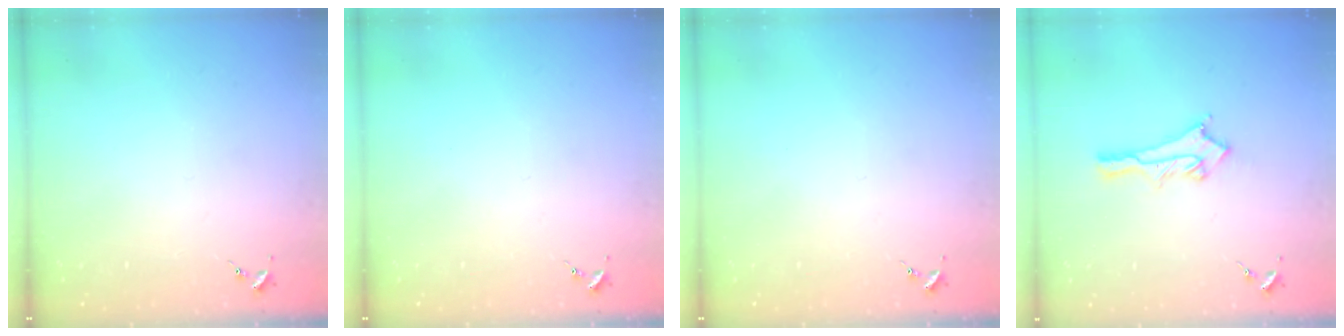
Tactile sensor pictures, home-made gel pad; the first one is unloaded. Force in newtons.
{"total": 0.0}
{"total": 0.0}
{"total": 12.5, "press": 12.5, "slide": 1.2}